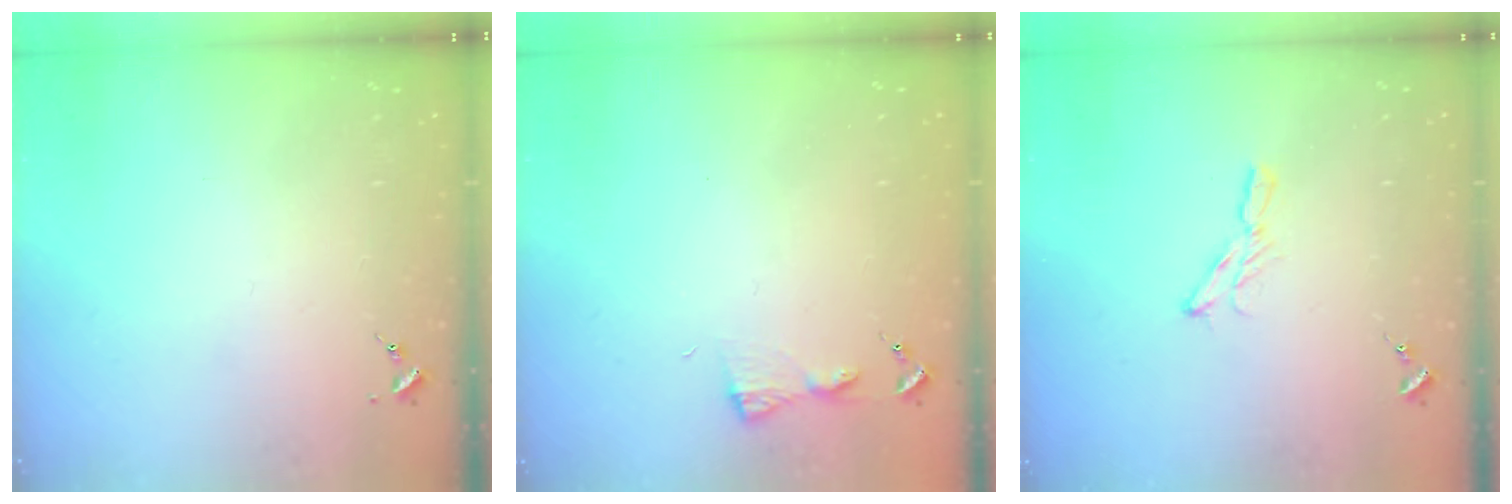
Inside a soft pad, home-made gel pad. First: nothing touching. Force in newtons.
{"total": 4.2, "press": 4.2, "slide": 0.5}
{"total": 5.7, "press": 5.7, "slide": 0.1}